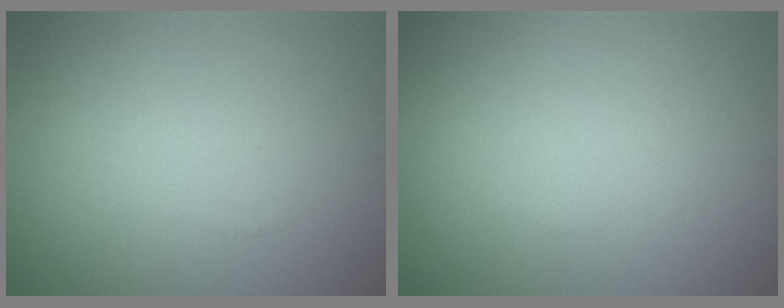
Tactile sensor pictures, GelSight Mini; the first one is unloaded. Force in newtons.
{"total": 0.0}